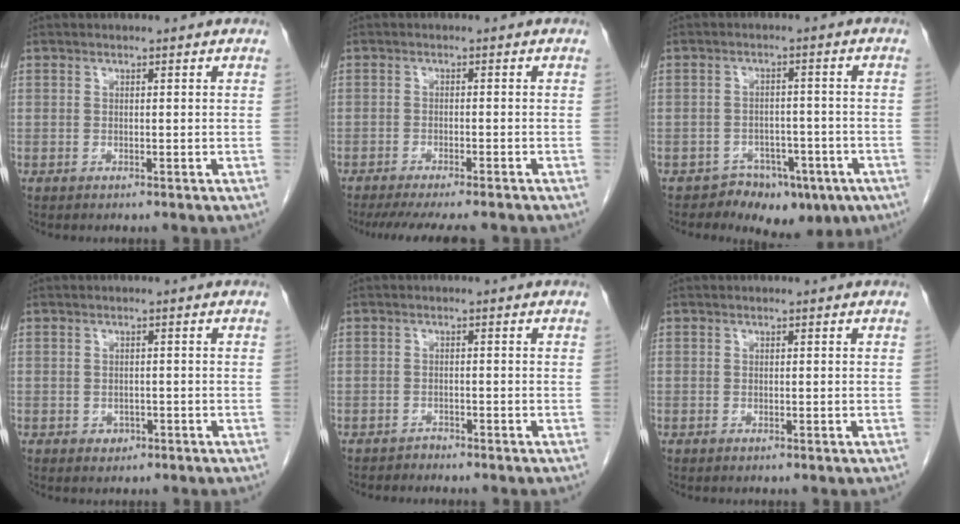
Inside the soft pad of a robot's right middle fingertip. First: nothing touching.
{"total": 11.5, "force": [-10.1, 1.5, 5.4], "torque": [-0.071, -0.014, -0.135]}
{"total": 7.9, "force": [-5.2, 5.1, 2.9], "torque": [-0.018, 0.022, -0.071]}
{"total": 1.4, "force": [-0.6, 1.1, 0.5], "torque": [-0.007, 0.004, -0.005]}
{"total": 0.9, "force": [-0.8, 0.1, 0.1], "torque": [-0.006, -0.002, -0.015]}
{"total": 0.0}